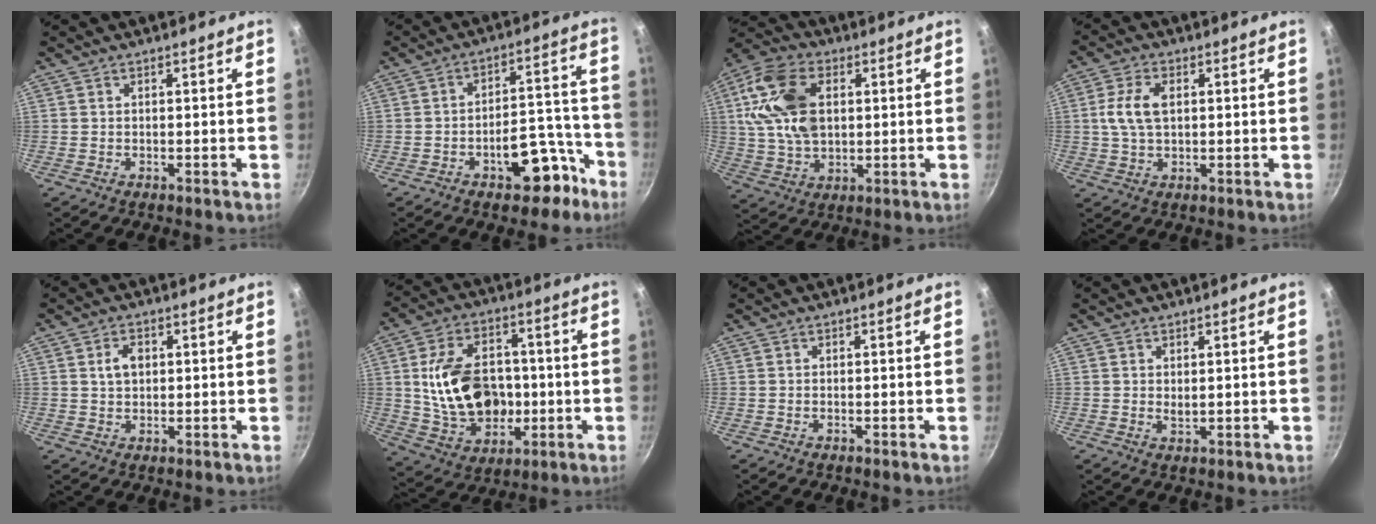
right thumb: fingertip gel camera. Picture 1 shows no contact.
{"total": 11.5, "force": [-6.3, 5.7, 7.7], "torque": [-0.076, 0.064, -0.085]}
{"total": 16.4, "force": [3.4, 10.3, 12.3], "torque": [-0.242, 0.007, 0.061]}
{"total": 7.0, "force": [1.1, 4.0, 5.6], "torque": [-0.120, 0.008, 0.020]}
{"total": 3.7, "force": [0.9, 2.5, 2.6], "torque": [-0.039, 0.002, 0.017]}
{"total": 17.8, "force": [-0.2, 12.6, 12.6], "torque": [-0.191, 0.008, 0.009]}
{"total": 0.0}
{"total": 1.2, "force": [0.4, 0.6, 0.9], "torque": [-0.013, -0.005, 0.012]}